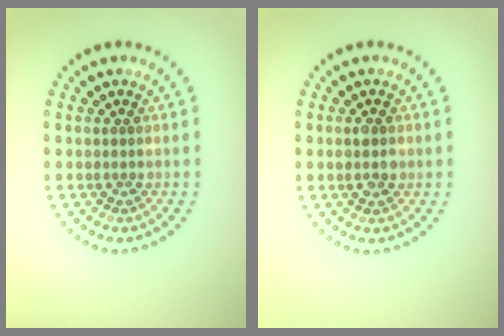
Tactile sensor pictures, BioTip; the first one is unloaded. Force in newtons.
{"total": 2.0, "press": 2.0, "slide": 0.2}